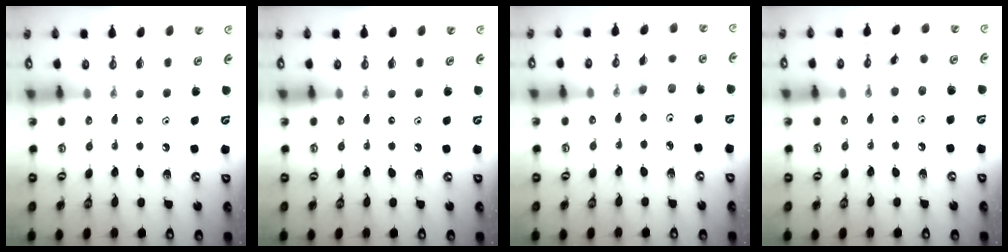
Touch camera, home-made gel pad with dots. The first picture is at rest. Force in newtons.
{"total": 0.0}
{"total": 3.0, "press": 3.0, "slide": 0.4}
{"total": 6.6, "press": 6.6, "slide": 0.6}